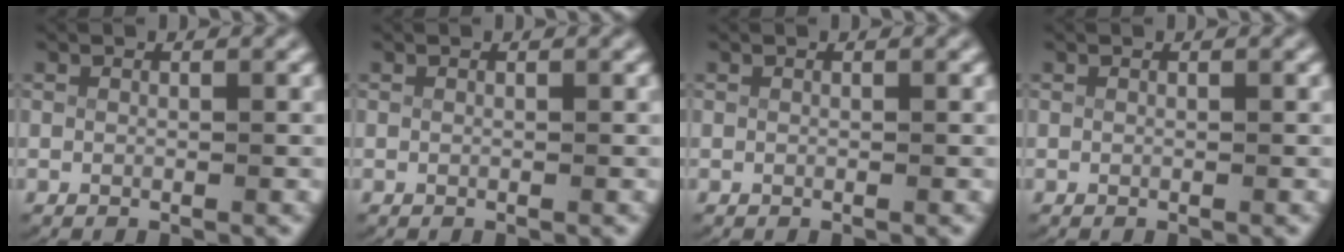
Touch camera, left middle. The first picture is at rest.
{"total": 0.0}
{"total": 0.0}
{"total": 0.0}